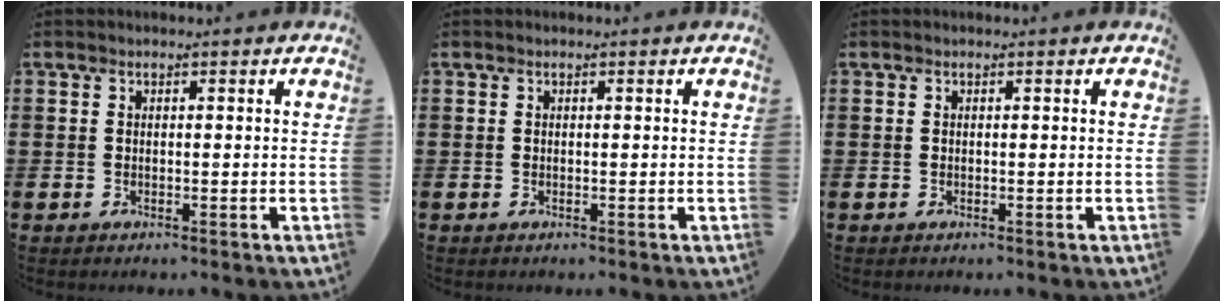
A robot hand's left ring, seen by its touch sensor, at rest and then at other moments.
{"total": 0.0}
{"total": 0.0}